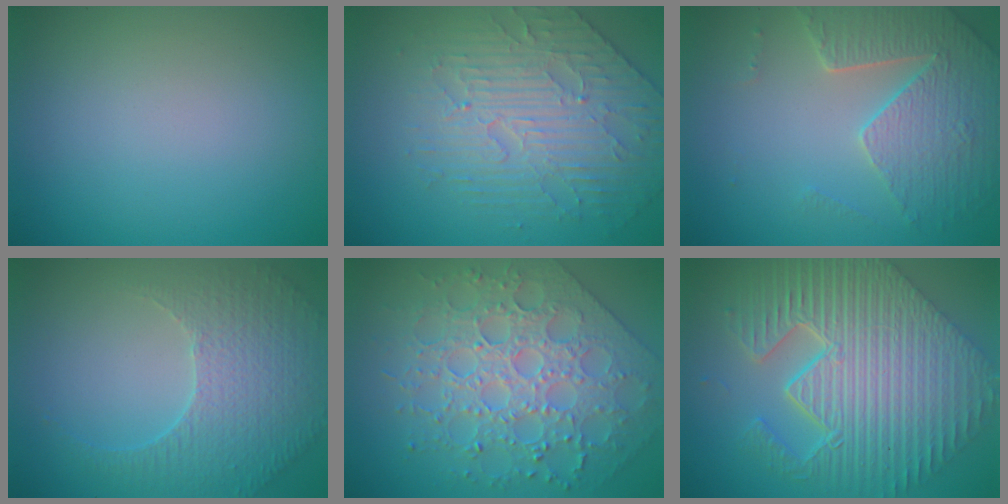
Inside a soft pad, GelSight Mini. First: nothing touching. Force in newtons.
{"total": 4.1, "press": 4.1, "slide": 0.1}
{"total": 4.5, "press": 4.2, "slide": 1.5}
{"total": 4.6, "press": 3.5, "slide": 2.9}
{"total": 6.3, "press": 5.6, "slide": 2.9}
{"total": 11.3, "press": 7.9, "slide": 8.1}